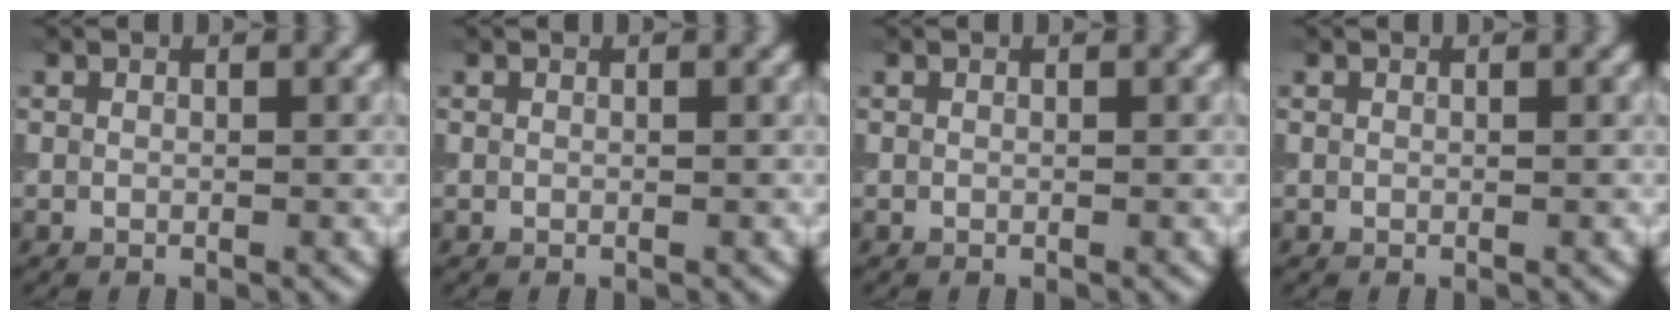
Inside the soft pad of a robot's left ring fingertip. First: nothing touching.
{"total": 0.0}
{"total": 0.0}
{"total": 0.0}